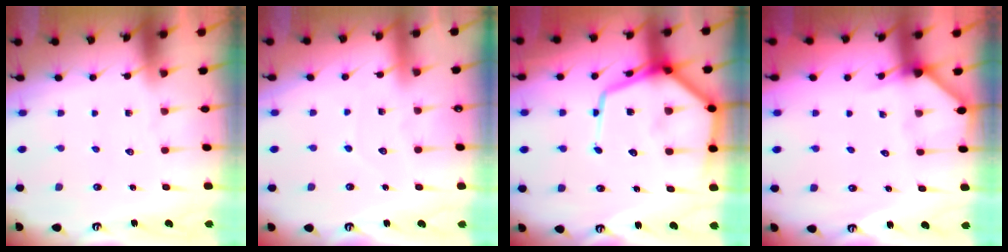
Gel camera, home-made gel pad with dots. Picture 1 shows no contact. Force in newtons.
{"total": 2.6, "press": 2.6, "slide": 0.3}
{"total": 16.1, "press": 16.1, "slide": 1.5}
{"total": 4.2, "press": 4.2, "slide": 0.3}